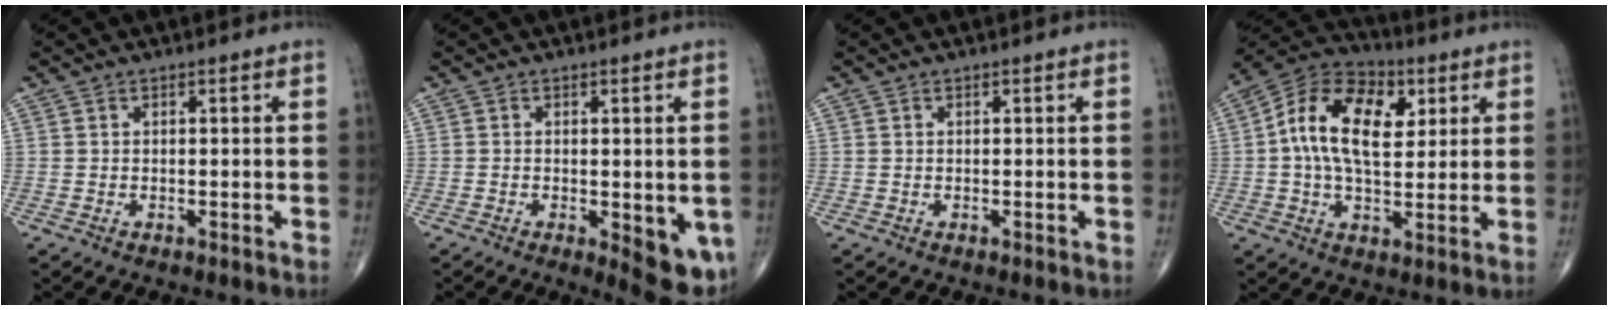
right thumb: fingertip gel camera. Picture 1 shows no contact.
{"total": 8.0, "force": [-2.2, 3.2, 7.0], "torque": [-0.074, -0.014, -0.024]}
{"total": 0.0}
{"total": 16.0, "force": [3.4, 9.4, 12.5], "torque": [-0.201, 0.010, 0.049]}